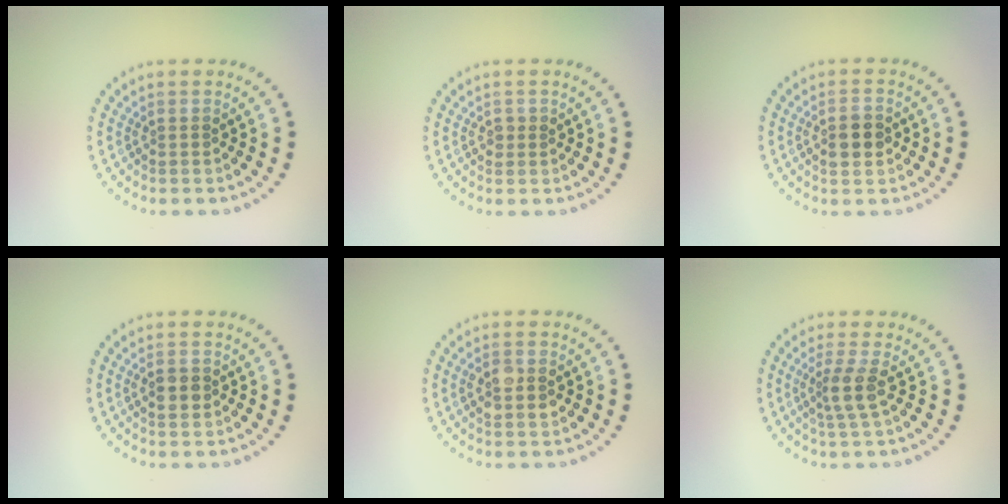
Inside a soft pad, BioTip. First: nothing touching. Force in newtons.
{"total": 0.9, "press": 0.9, "slide": 0.3}
{"total": 2.7, "press": 2.7, "slide": 0.2}
{"total": 2.0, "press": 1.9, "slide": 0.4}
{"total": 2.6, "press": 2.6, "slide": 0.2}
{"total": 2.4, "press": 1.8, "slide": 1.5}